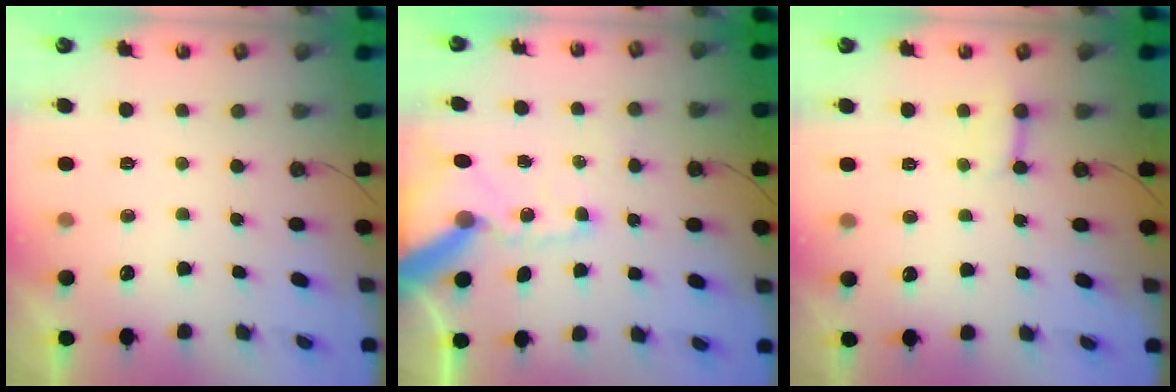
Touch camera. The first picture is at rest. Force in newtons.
{"total": 14.0, "press": 13.8, "slide": 2.5}
{"total": 3.1, "press": 3.1, "slide": 0.1}